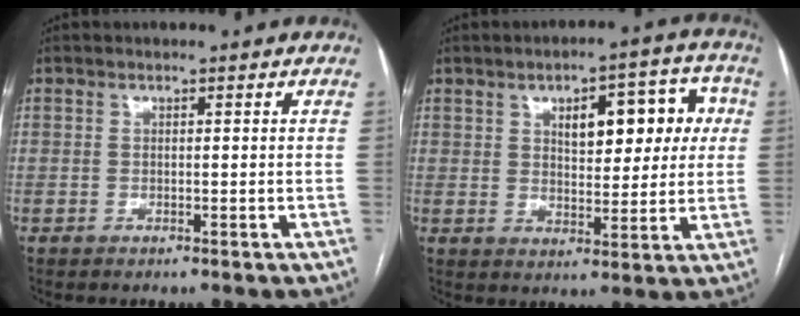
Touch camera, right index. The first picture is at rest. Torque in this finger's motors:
{"motor_torque": [0.47, 0.34, 0.22, 0.08]}